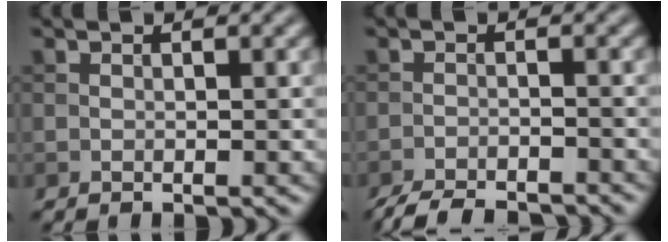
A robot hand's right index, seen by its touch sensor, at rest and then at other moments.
{"total": 5.8, "force": [-5.4, 1.0, 1.8], "torque": [-0.035, -0.015, -0.087]}